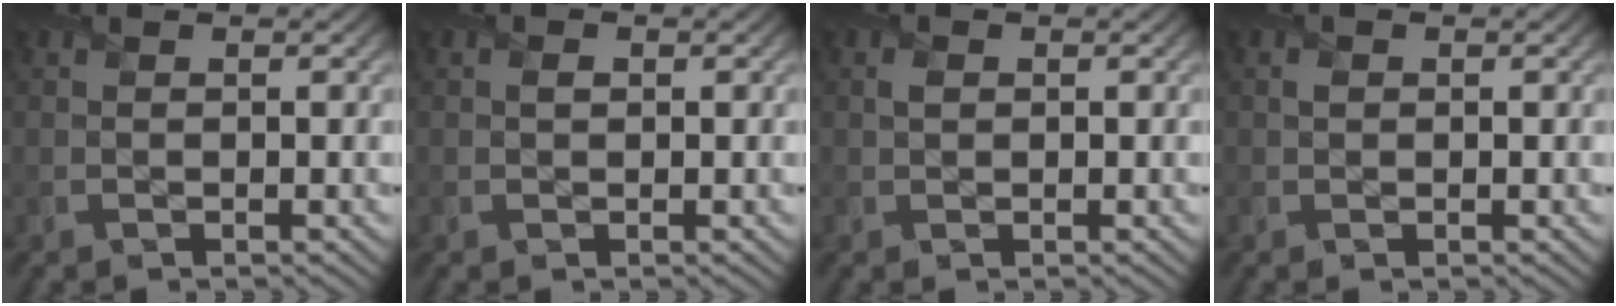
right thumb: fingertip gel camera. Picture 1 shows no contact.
{"total": 0.5, "force": [0.0, 0.5, 0.2], "torque": [0.001, -0.004, 0.000]}
{"total": 0.7, "force": [0.1, 0.7, 0.2], "torque": [-0.004, -0.003, 0.003]}
{"total": 0.6, "force": [0.0, 0.5, 0.0], "torque": [0.002, -0.004, 0.000]}